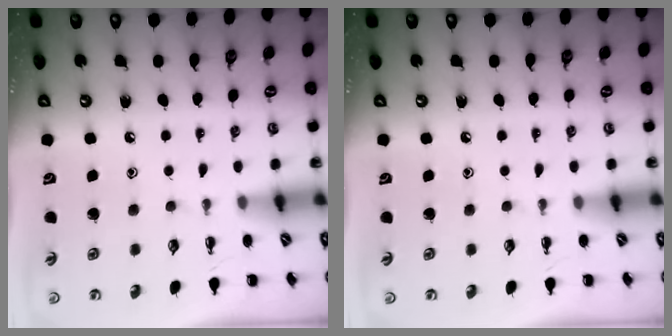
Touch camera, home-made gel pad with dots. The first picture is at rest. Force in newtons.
{"total": 0.0}